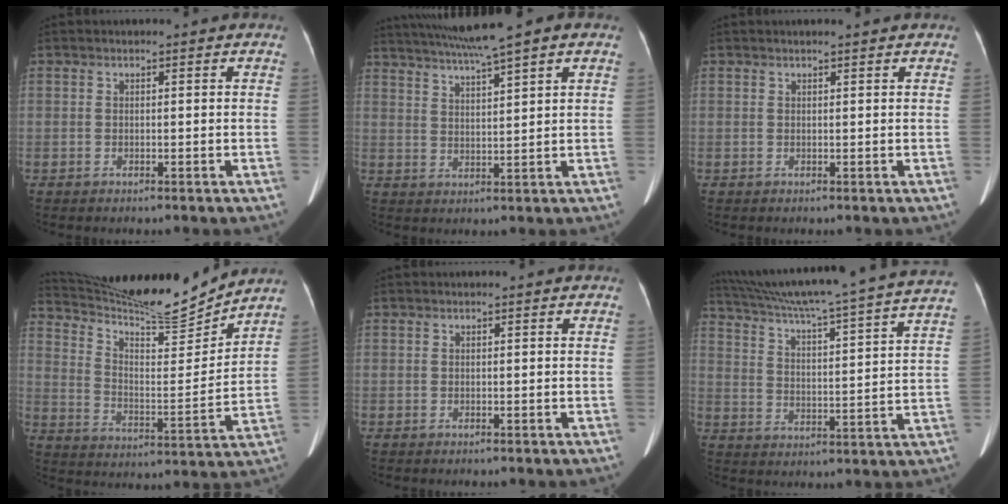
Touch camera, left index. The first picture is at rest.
{"total": 11.0, "force": [8.5, -0.1, 7.0], "torque": [-0.123, 0.034, 0.126]}
{"total": 1.7, "force": [1.5, -0.1, 0.7], "torque": [-0.011, 0.013, 0.019]}
{"total": 17.0, "force": [16.3, -0.3, 4.8], "torque": [-0.094, -0.033, 0.260]}
{"total": 0.0}
{"total": 28.2, "force": [25.1, -1.1, 12.9], "torque": [-0.217, -0.042, 0.333]}